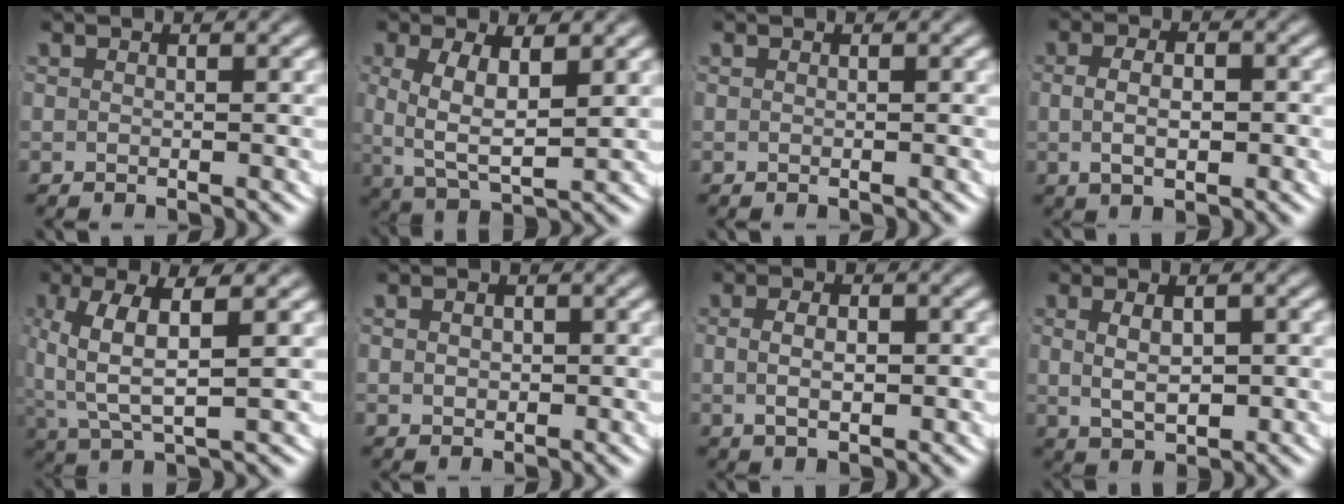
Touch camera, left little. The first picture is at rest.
{"total": 4.9, "force": [0.3, 2.4, 4.2], "torque": [-0.091, -0.017, 0.022]}
{"total": 0.0}
{"total": 2.7, "force": [-0.3, 1.2, 2.4], "torque": [-0.033, -0.003, 0.001]}
{"total": 4.9, "force": [1.0, 1.8, 4.4], "torque": [-0.095, -0.002, 0.026]}
{"total": 0.8, "force": [0.0, 0.7, 0.5], "torque": [-0.012, -0.009, 0.007]}
{"total": 2.1, "force": [-0.2, 0.8, 1.9], "torque": [-0.026, -0.003, 0.004]}
{"total": 3.8, "force": [0.1, 2.0, 3.2], "torque": [-0.051, -0.003, 0.011]}